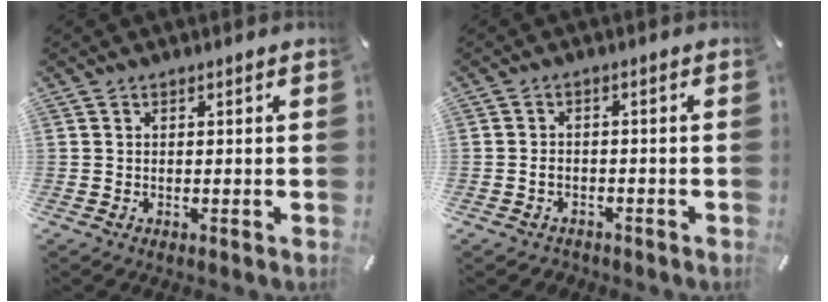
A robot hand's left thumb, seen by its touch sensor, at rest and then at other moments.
{"total": 2.7, "force": [-1.0, 2.1, 1.3], "torque": [-0.032, 0.004, -0.023]}